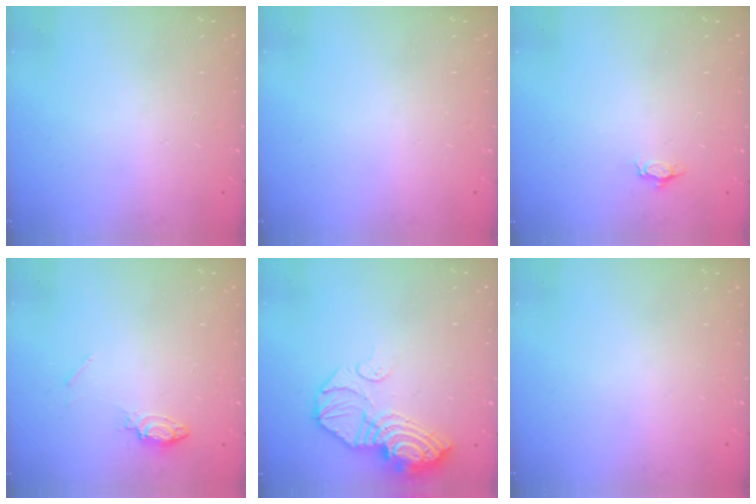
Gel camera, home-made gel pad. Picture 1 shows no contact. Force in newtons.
{"total": 0.0}
{"total": 3.6, "press": 3.5, "slide": 0.4}
{"total": 7.6, "press": 7.6, "slide": 0.8}
{"total": 16.7, "press": 16.6, "slide": 2.0}
{"total": 0.0}